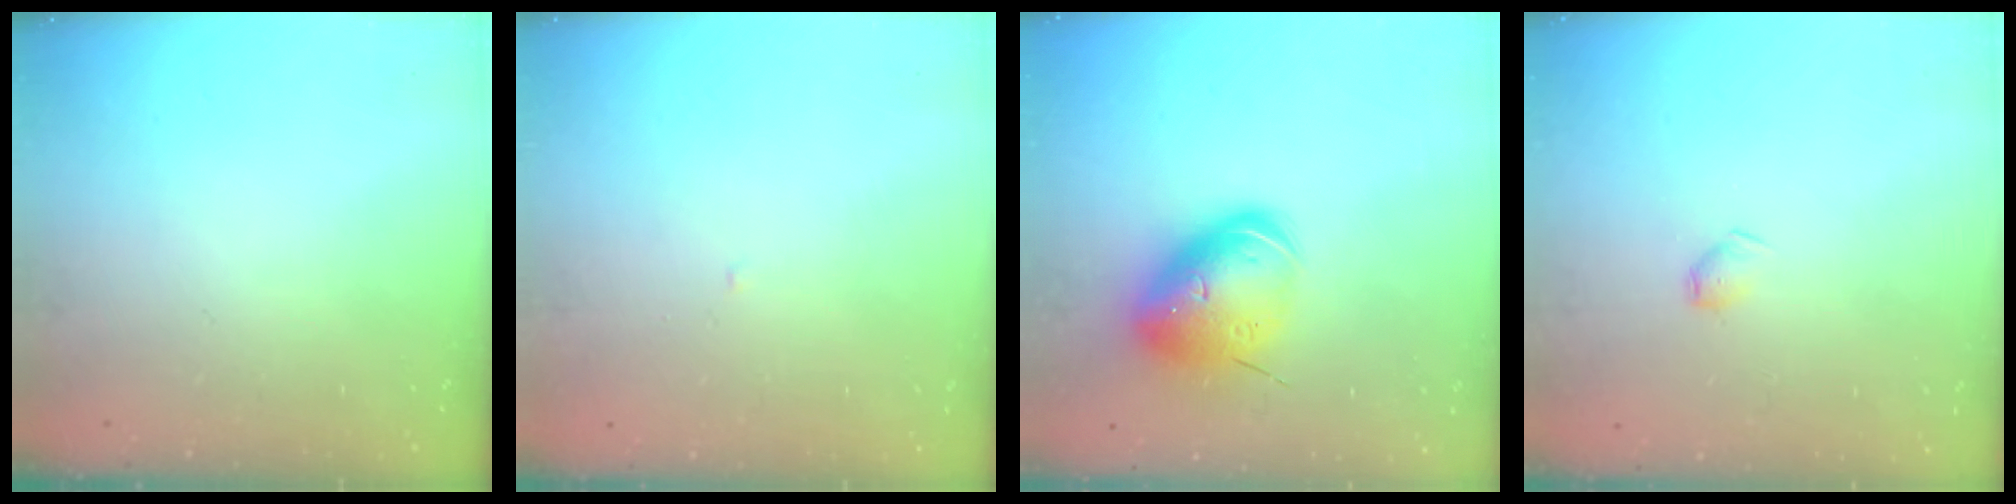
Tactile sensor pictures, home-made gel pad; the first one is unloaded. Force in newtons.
{"total": 1.6, "press": 1.6, "slide": 0.3}
{"total": 15.6, "press": 15.4, "slide": 2.6}
{"total": 4.0, "press": 4.0, "slide": 0.7}